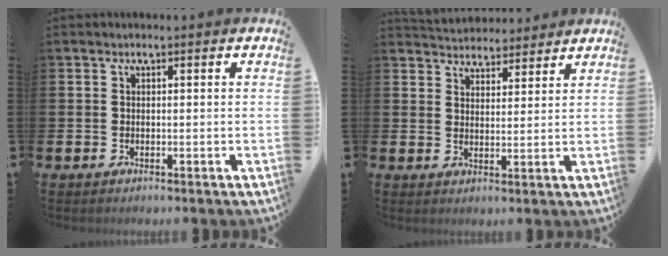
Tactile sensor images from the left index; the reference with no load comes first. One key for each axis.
{"total": 4.3, "fx": 4.1, "fy": 1.0, "fz": -0.5, "tx": -0.006, "ty": -0.024, "tz": 0.076}